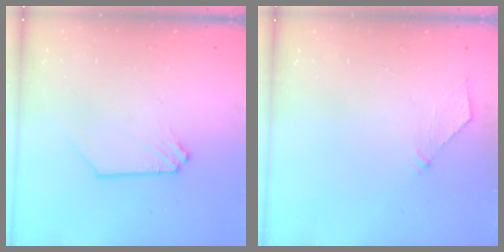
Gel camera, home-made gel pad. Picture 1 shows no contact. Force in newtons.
{"total": 4.1, "press": 4.1, "slide": 0.5}